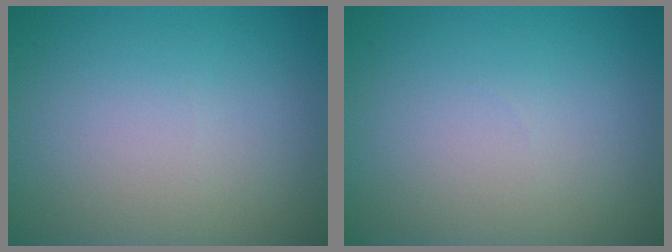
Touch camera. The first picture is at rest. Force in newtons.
{"total": 0.0}